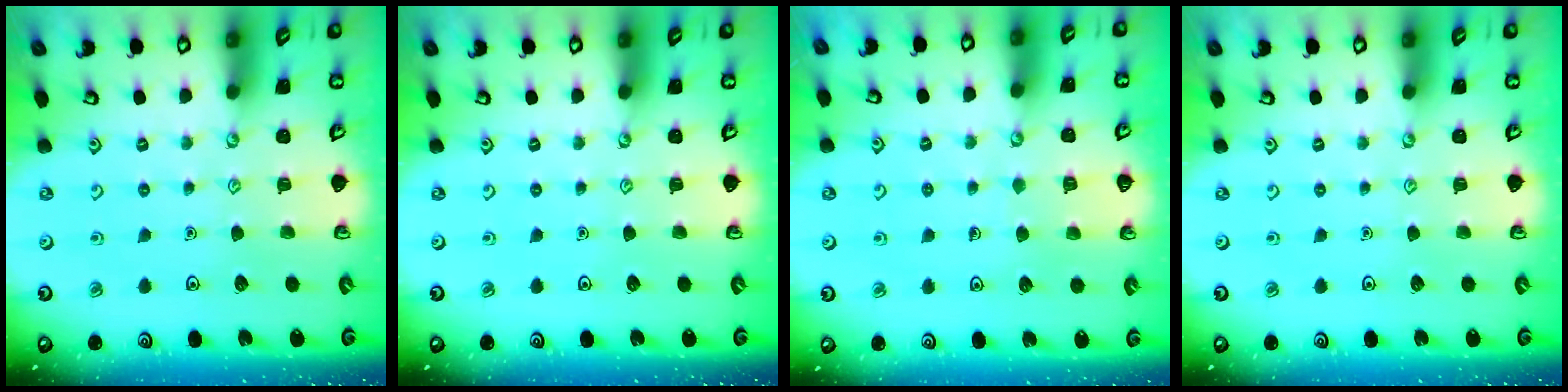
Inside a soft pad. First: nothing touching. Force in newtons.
{"total": 0.0}
{"total": 3.0, "press": 3.0, "slide": 0.2}
{"total": 0.0}